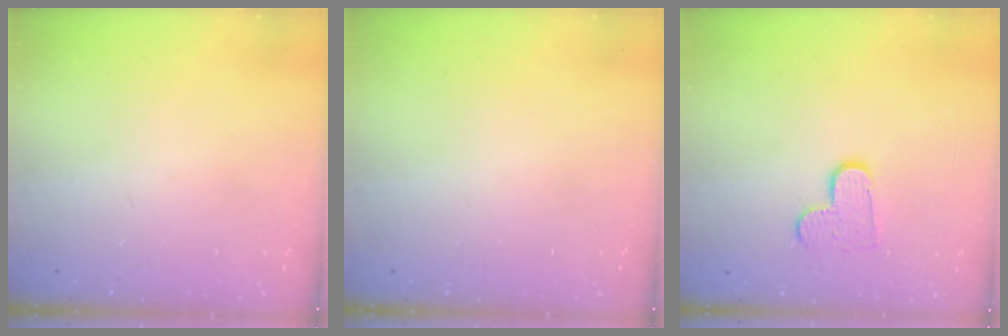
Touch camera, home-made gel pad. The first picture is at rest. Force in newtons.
{"total": 0.0}
{"total": 8.5, "press": 8.4, "slide": 0.6}